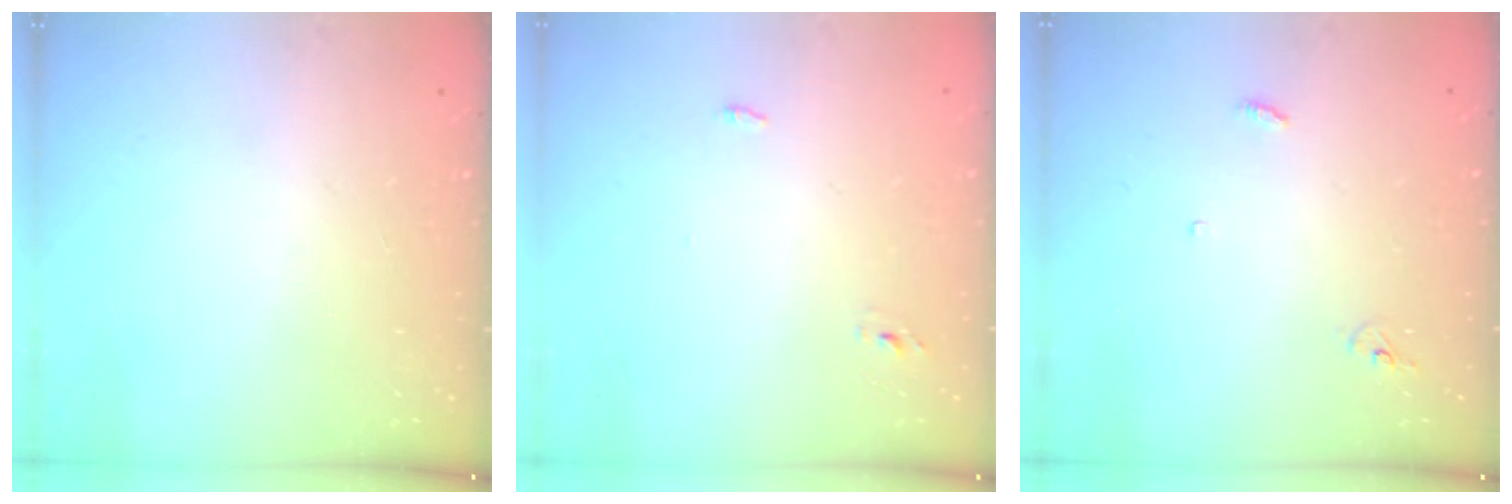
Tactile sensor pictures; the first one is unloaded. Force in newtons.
{"total": 2.7, "press": 2.6, "slide": 0.8}
{"total": 2.9, "press": 2.9, "slide": 0.2}